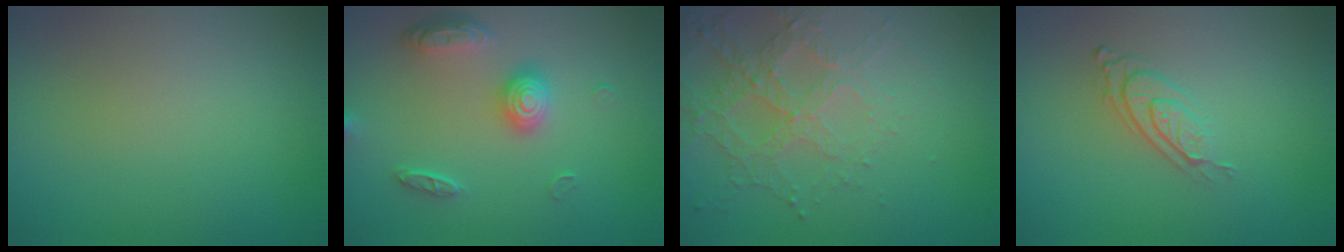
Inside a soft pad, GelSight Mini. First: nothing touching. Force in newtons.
{"total": 3.5, "press": 3.0, "slide": 1.8}
{"total": 3.6, "press": 3.6, "slide": 0.8}
{"total": 2.9, "press": 2.0, "slide": 2.0}